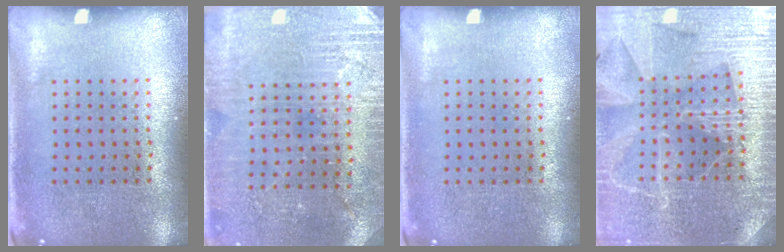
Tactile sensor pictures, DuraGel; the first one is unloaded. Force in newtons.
{"total": 2.8, "press": 2.8, "slide": 0.4}
{"total": 0.0}
{"total": 4.2, "press": 3.9, "slide": 1.5}